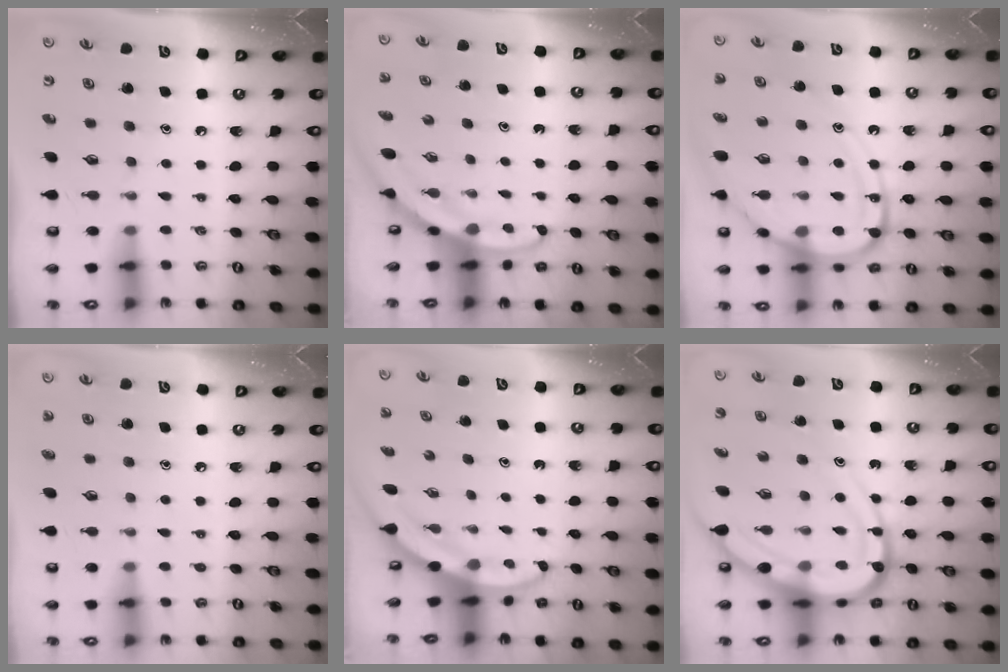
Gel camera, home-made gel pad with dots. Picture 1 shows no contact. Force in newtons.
{"total": 2.9, "press": 2.9, "slide": 0.2}
{"total": 15.1, "press": 15.0, "slide": 1.5}
{"total": 4.8, "press": 4.7, "slide": 0.9}
{"total": 3.6, "press": 3.6, "slide": 0.1}
{"total": 18.2, "press": 18.2, "slide": 1.8}